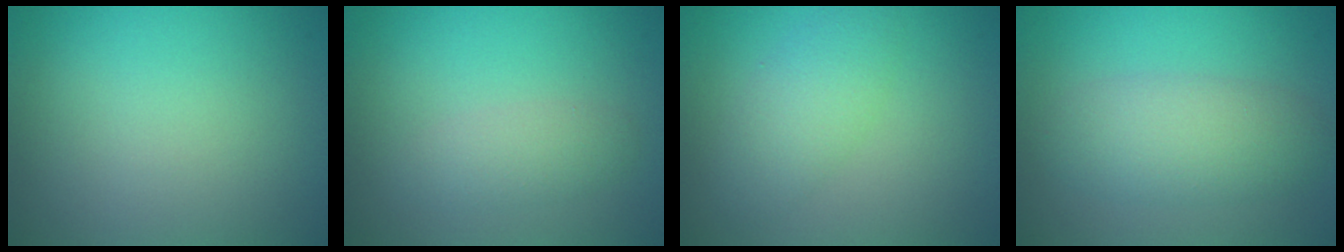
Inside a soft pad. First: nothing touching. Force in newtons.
{"total": 1.7, "press": 1.7, "slide": 0.1}
{"total": 2.9, "press": 2.9, "slide": 0.2}
{"total": 4.0, "press": 4.0, "slide": 0.1}